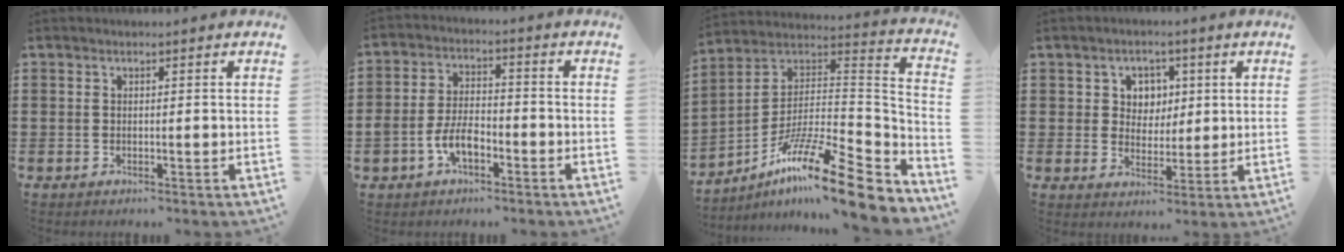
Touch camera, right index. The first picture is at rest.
{"total": 5.6, "force": [-2.5, 3.0, 4.0], "torque": [-0.103, -0.001, -0.055]}
{"total": 16.4, "force": [-11.5, 2.2, 11.6], "torque": [-0.200, 0.023, -0.205]}
{"total": 4.2, "force": [1.4, 3.8, 1.1], "torque": [-0.033, 0.011, 0.021]}